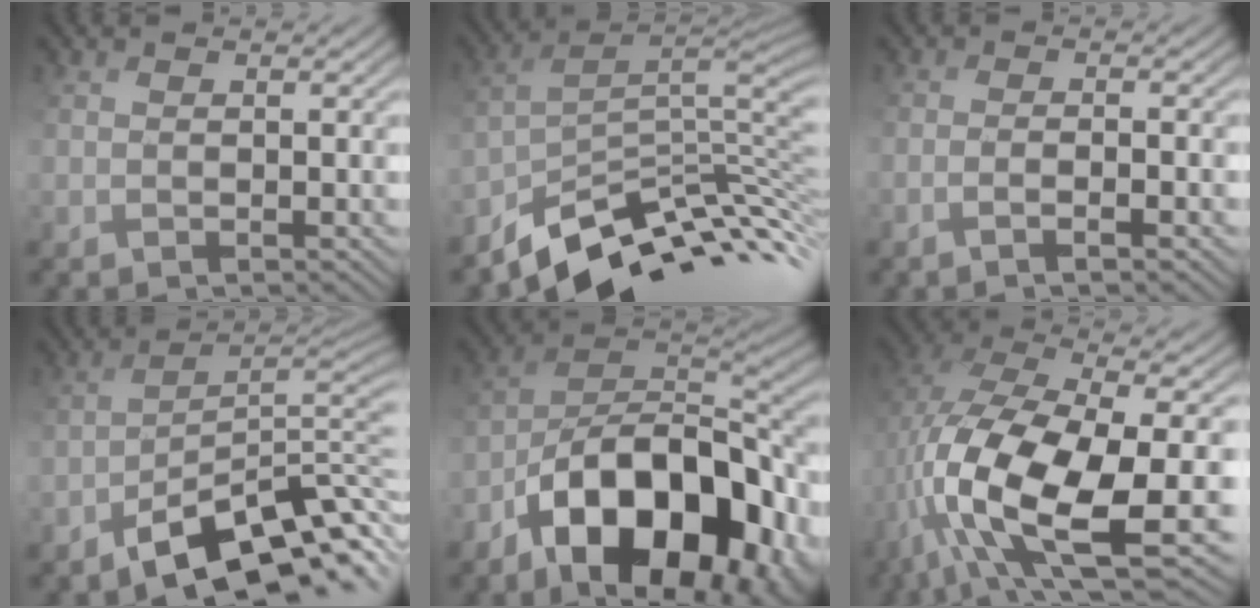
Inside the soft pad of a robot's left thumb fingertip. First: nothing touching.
{"total": 9.1, "force": [-6.1, 3.2, 5.9], "torque": [-0.115, 0.012, -0.101]}
{"total": 2.5, "force": [-1.6, 0.3, 1.9], "torque": [-0.031, 0.010, -0.038]}
{"total": 12.3, "force": [-8.1, 4.2, 8.3], "torque": [-0.142, -0.014, -0.124]}
{"total": 17.7, "force": [-9.0, 9.8, 11.6], "torque": [-0.199, -0.024, -0.143]}
{"total": 15.3, "force": [-3.2, 7.7, 12.8], "torque": [-0.291, -0.033, -0.030]}